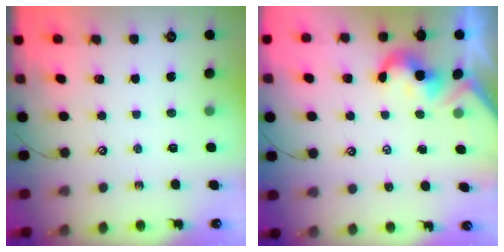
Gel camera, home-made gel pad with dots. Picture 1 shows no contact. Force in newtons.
{"total": 2.1, "press": 2.0, "slide": 0.5}